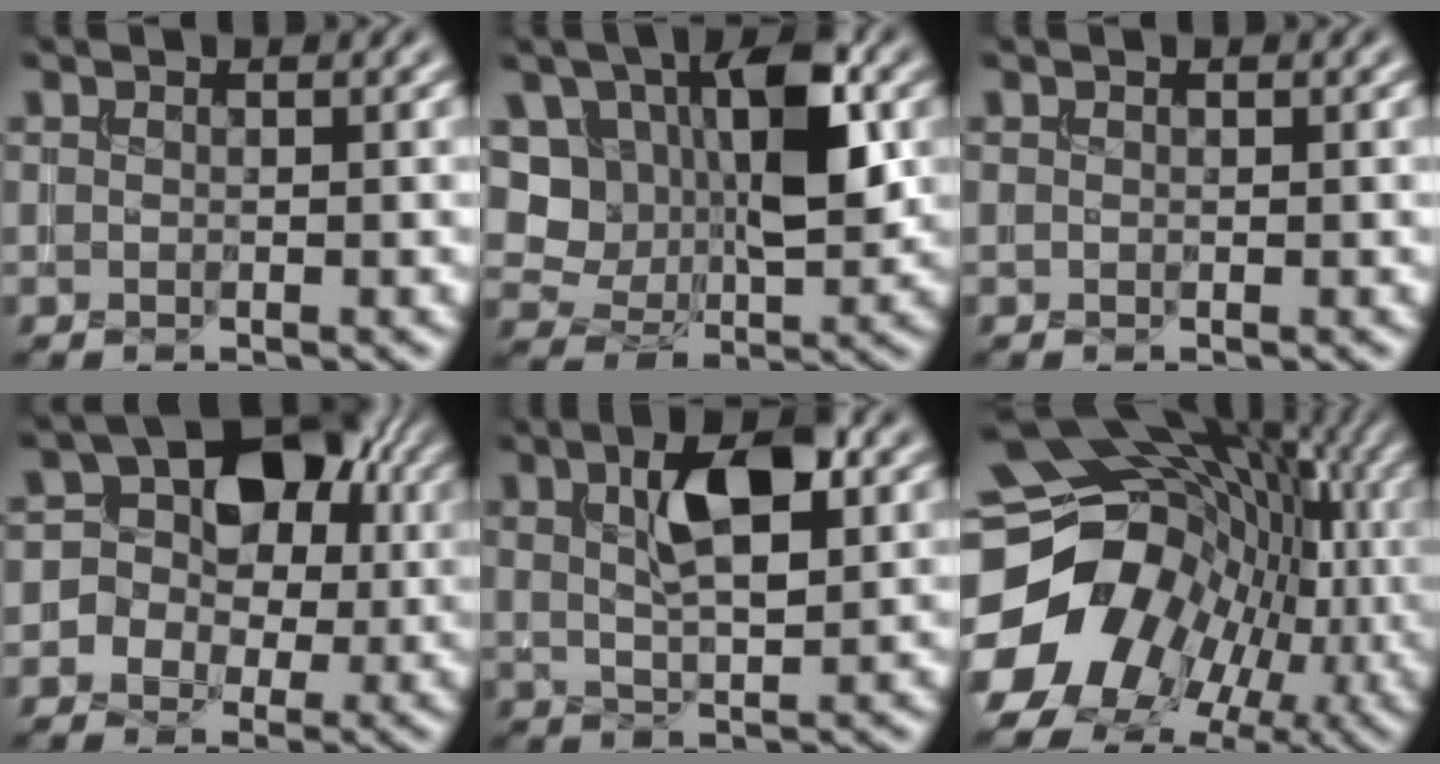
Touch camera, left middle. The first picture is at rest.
{"total": 9.0, "force": [1.7, 5.4, 7.0], "torque": [-0.109, 0.001, 0.028]}
{"total": 0.0}
{"total": 7.2, "force": [0.5, 5.8, 4.3], "torque": [-0.036, 0.023, -0.015]}
{"total": 6.4, "force": [2.2, 2.4, 5.5], "torque": [-0.096, 0.006, 0.036]}
{"total": 19.5, "force": [-2.2, 16.0, 10.8], "torque": [-0.176, -0.028, -0.045]}